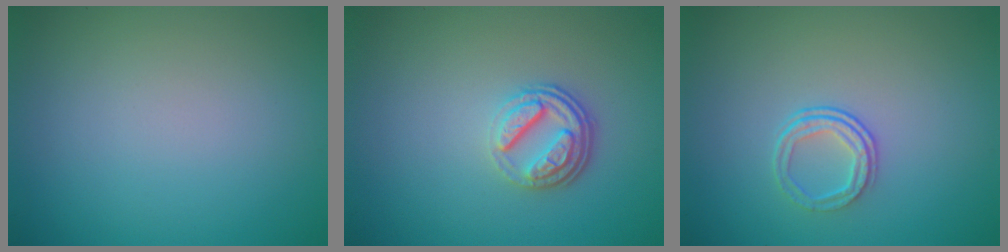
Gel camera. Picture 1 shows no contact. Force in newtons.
{"total": 3.5, "press": 2.6, "slide": 2.3}
{"total": 2.1, "press": 1.4, "slide": 1.5}